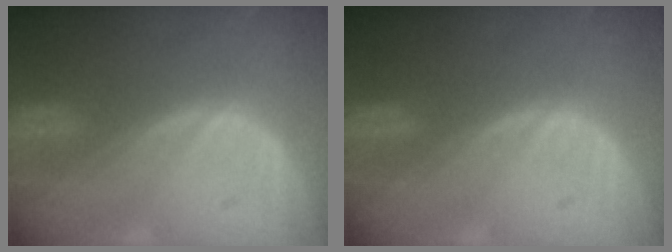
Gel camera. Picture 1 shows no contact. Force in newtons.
{"total": 0.0}